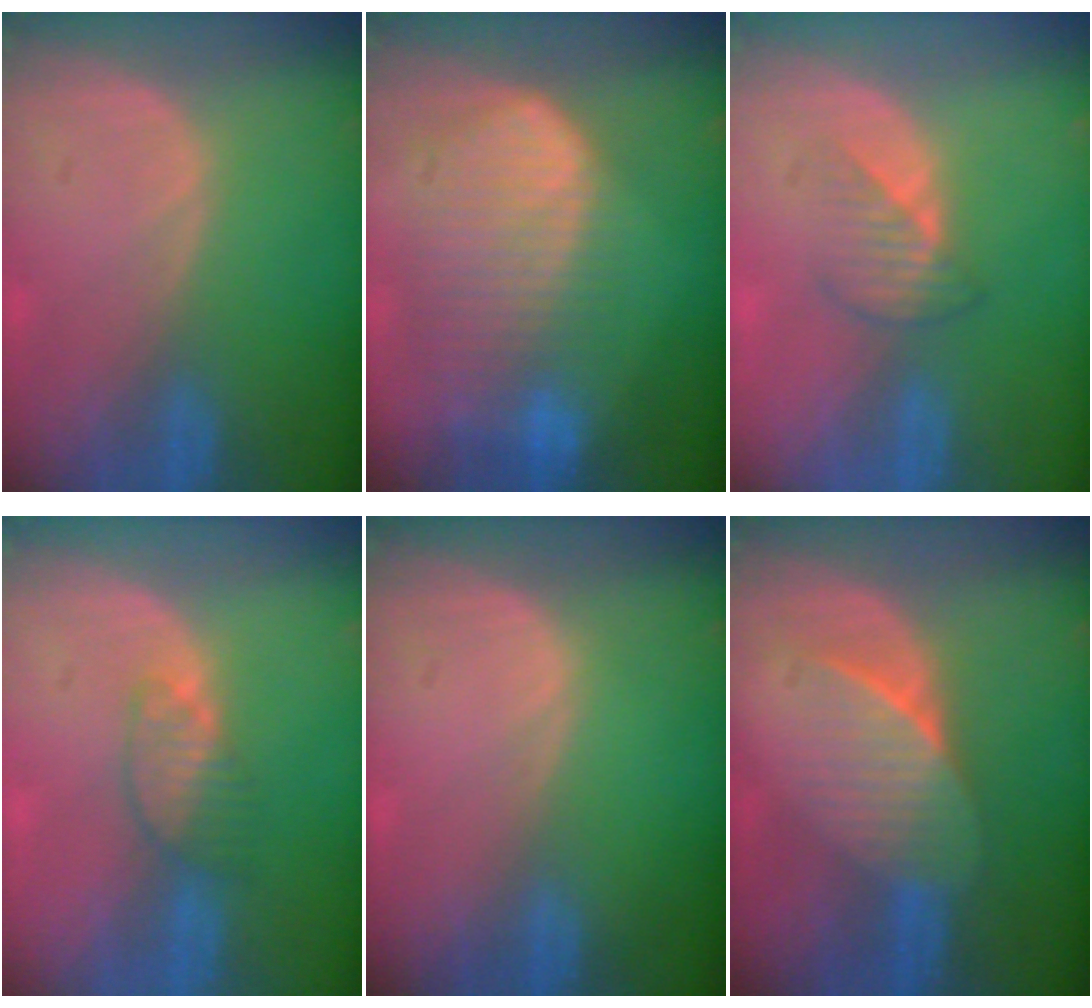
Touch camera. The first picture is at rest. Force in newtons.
{"total": 10.2, "press": 8.8, "slide": 5.2}
{"total": 3.4, "press": 3.2, "slide": 1.2}
{"total": 3.4, "press": 3.4, "slide": 0.3}
{"total": 0.0}
{"total": 6.9, "press": 6.3, "slide": 2.9}